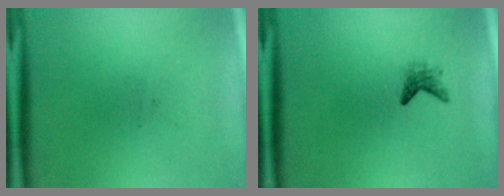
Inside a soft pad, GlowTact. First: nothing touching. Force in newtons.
{"total": 1.5}